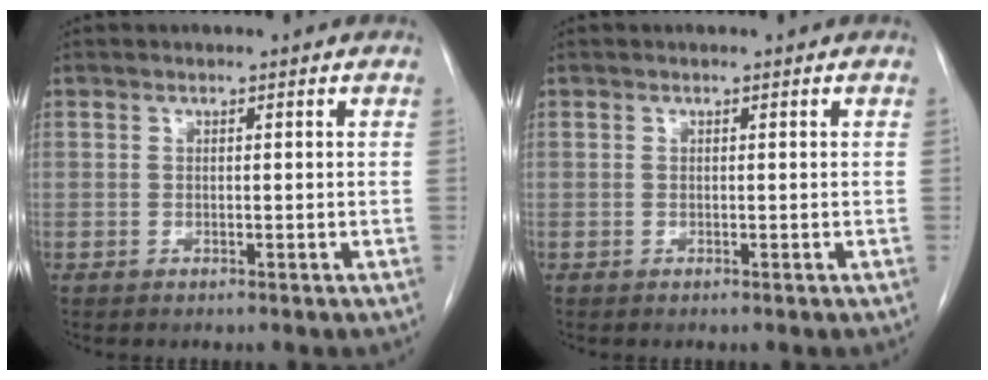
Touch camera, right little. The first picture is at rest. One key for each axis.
{"total": 0.0}